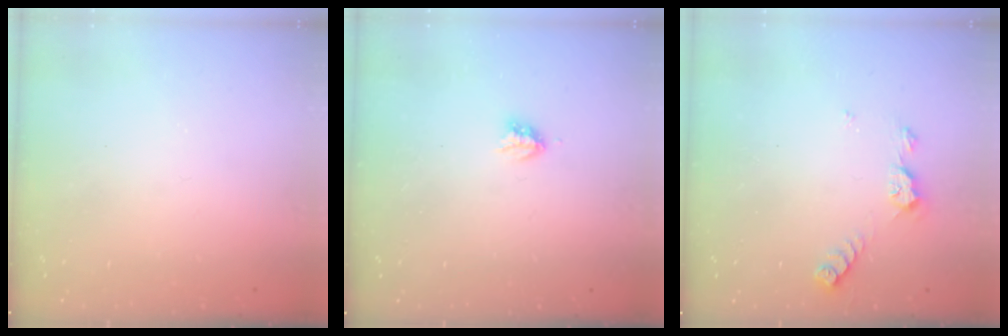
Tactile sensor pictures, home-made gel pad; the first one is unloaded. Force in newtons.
{"total": 2.9, "press": 2.9, "slide": 0.5}
{"total": 5.5, "press": 5.4, "slide": 0.6}